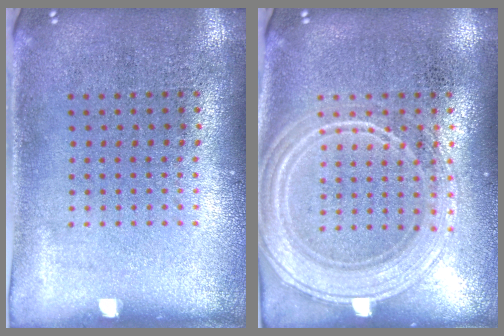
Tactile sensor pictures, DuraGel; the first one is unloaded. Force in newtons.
{"total": 3.6, "press": 3.5, "slide": 0.6}